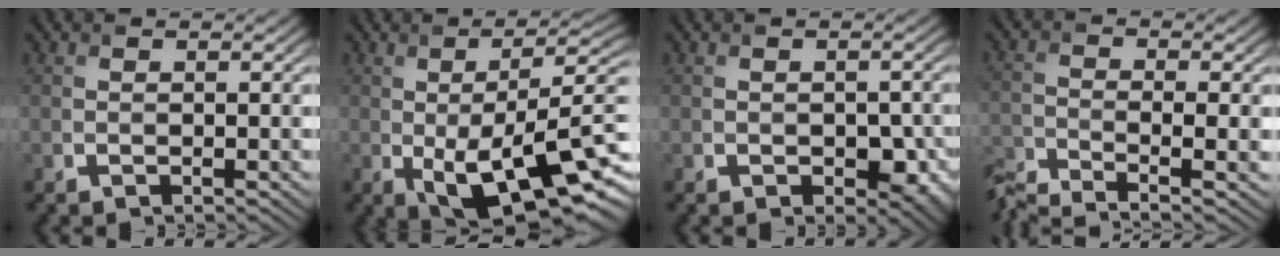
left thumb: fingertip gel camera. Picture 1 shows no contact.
{"total": 13.3, "force": [-3.3, 4.9, 11.9], "torque": [-0.185, -0.006, -0.047]}
{"total": 3.5, "force": [-0.9, 2.3, 2.4], "torque": [-0.037, -0.016, -0.009]}
{"total": 7.8, "force": [-5.5, 1.9, 5.1], "torque": [-0.099, -0.029, -0.105]}